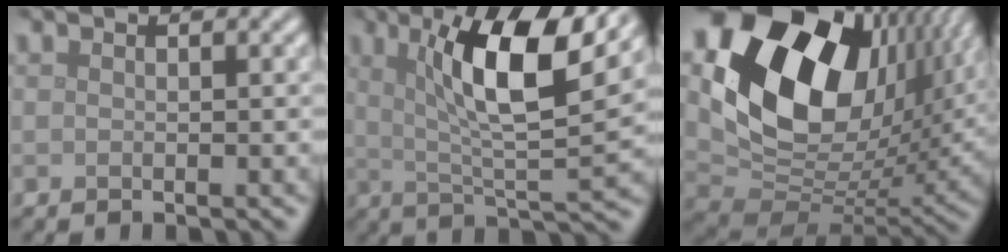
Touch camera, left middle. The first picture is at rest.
{"total": 9.1, "force": [3.6, 2.1, 8.1], "torque": [-0.125, -0.007, 0.062]}
{"total": 18.3, "force": [6.5, 12.2, 11.9], "torque": [-0.235, 0.014, 0.119]}